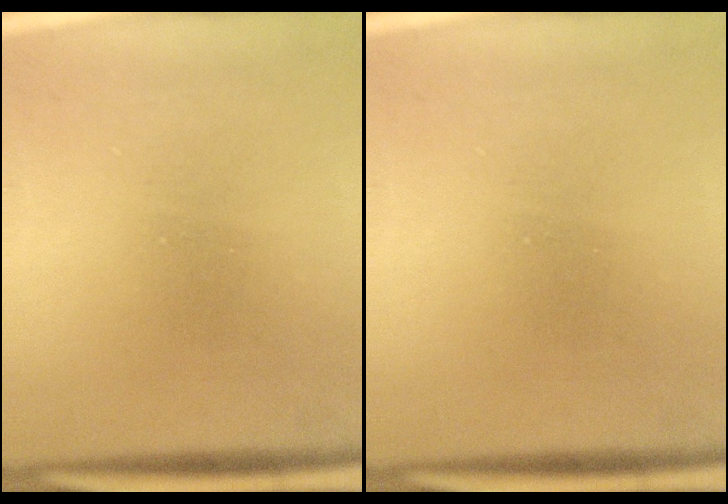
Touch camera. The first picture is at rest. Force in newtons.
{"total": 0.0}